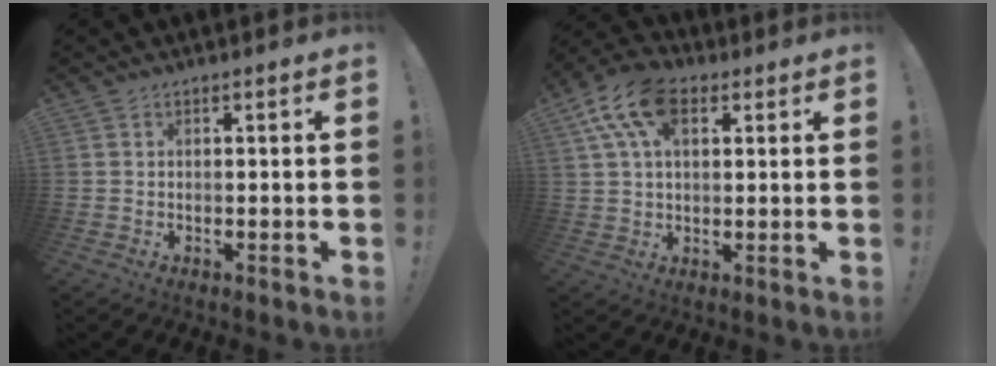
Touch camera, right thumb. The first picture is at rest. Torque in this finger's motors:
{"motor_torque": [0.27, 0.27, 0.11, 0.11, 0.11]}